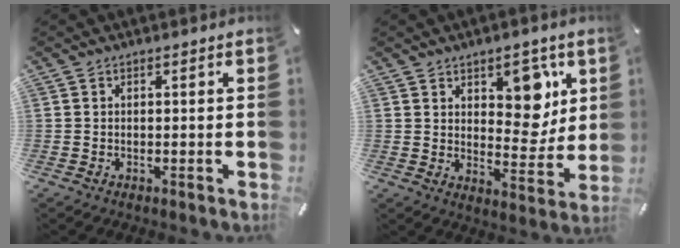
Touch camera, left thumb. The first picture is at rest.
{"total": 10.3, "force": [4.9, 6.6, 6.3], "torque": [-0.061, -0.033, 0.080]}